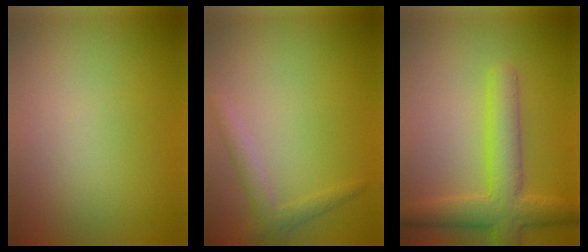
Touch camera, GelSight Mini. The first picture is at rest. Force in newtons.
{"total": 1.9, "press": 1.9, "slide": 0.1}
{"total": 5.6, "press": 5.6, "slide": 0.3}